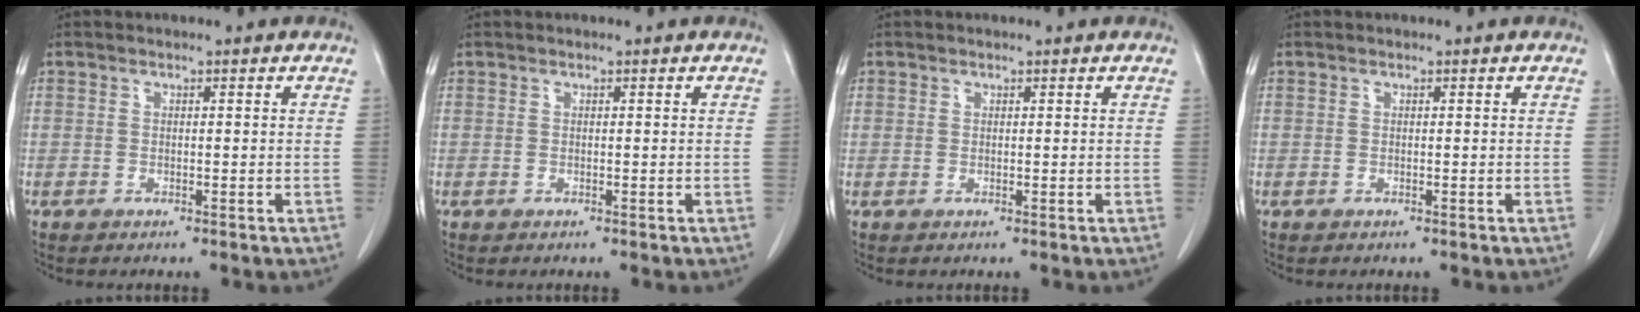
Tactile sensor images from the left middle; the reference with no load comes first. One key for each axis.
{"total": 0.0}
{"total": 0.6, "fx": 0.3, "fy": 0.5, "fz": 0.0, "tx": 0.006, "ty": 0.002, "tz": 0.004}
{"total": 0.0}